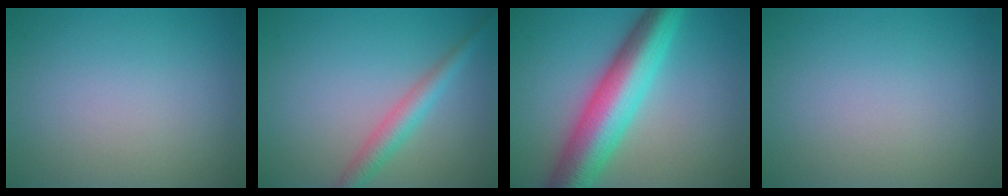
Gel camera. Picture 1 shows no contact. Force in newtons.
{"total": 2.9, "press": 2.9, "slide": 0.1}
{"total": 9.6, "press": 9.6, "slide": 0.2}
{"total": 0.0}